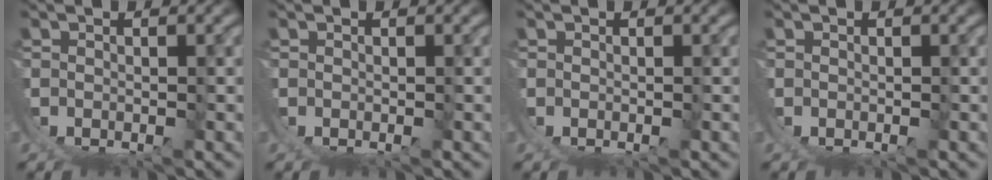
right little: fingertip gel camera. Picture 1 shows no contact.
{"total": 0.0}
{"total": 0.0}
{"total": 0.0}